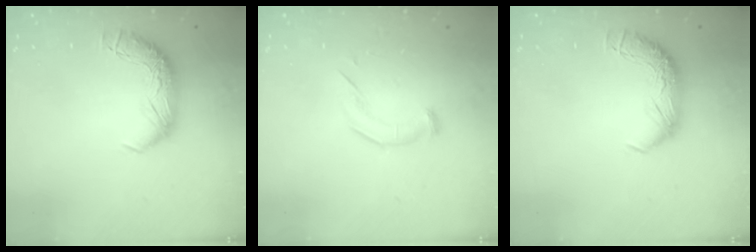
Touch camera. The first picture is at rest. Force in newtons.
{"total": 5.4, "press": 5.4, "slide": 0.7}
{"total": 0.0}